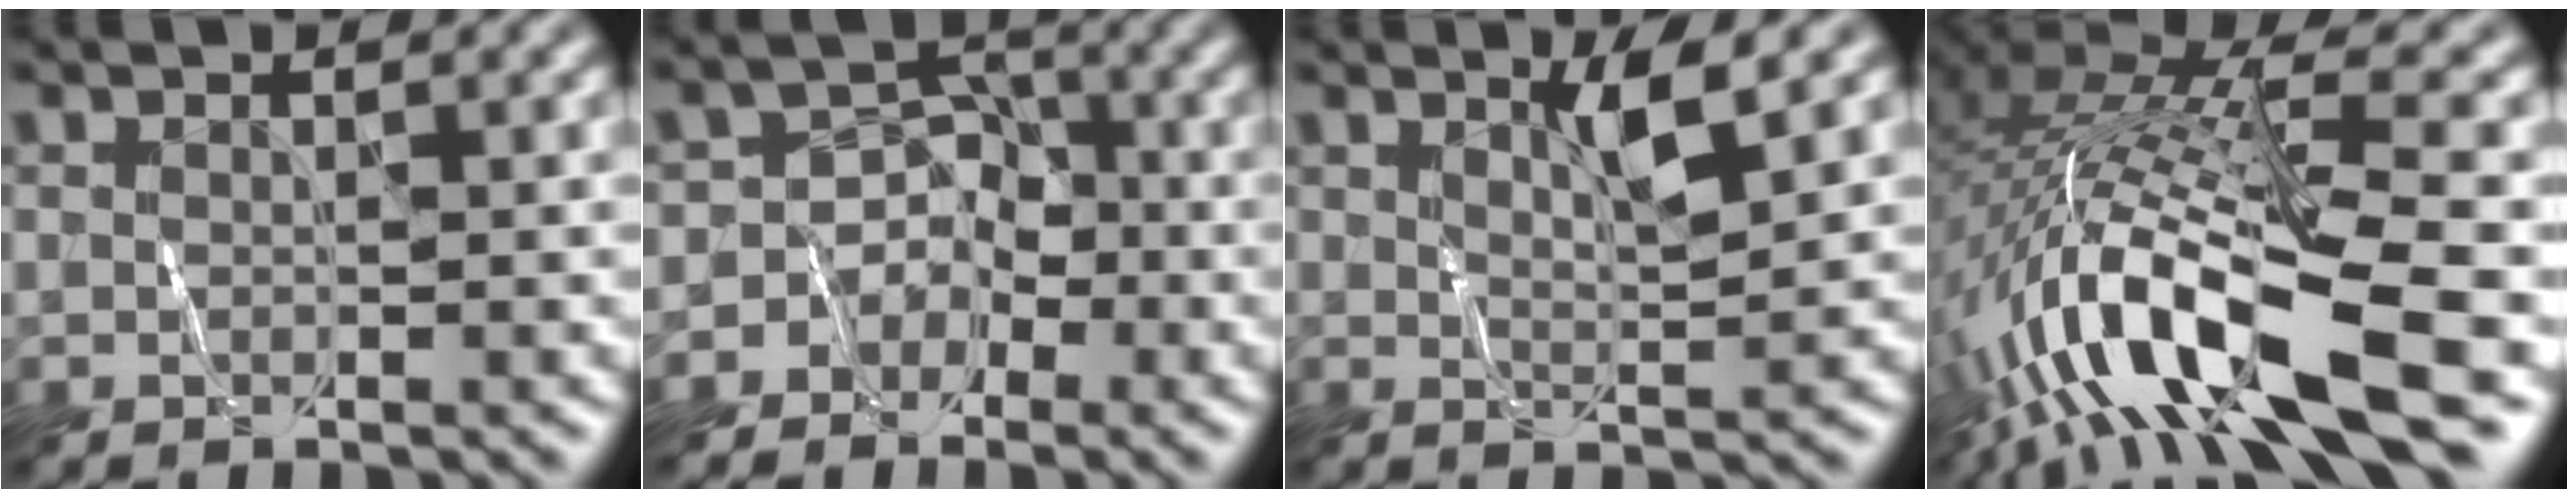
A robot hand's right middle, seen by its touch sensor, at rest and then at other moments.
{"total": 3.7, "force": [-2.5, 2.8, 0.1], "torque": [0.038, 0.017, -0.059]}
{"total": 1.8, "force": [1.3, -0.3, 1.2], "torque": [-0.023, -0.007, 0.024]}
{"total": 14.2, "force": [-4.1, 4.2, 12.9], "torque": [-0.266, 0.010, -0.070]}